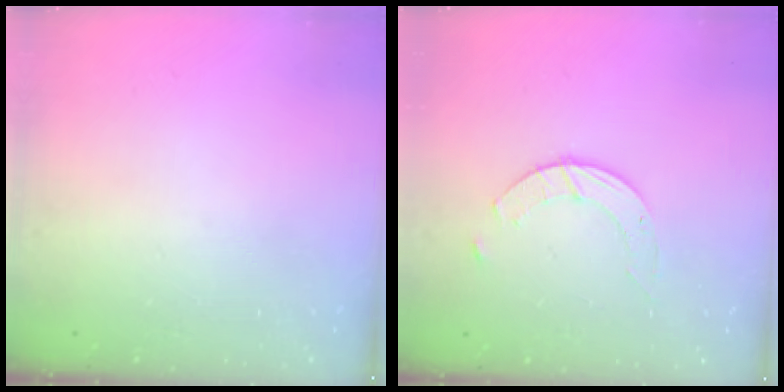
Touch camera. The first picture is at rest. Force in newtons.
{"total": 5.1, "press": 5.1, "slide": 0.6}